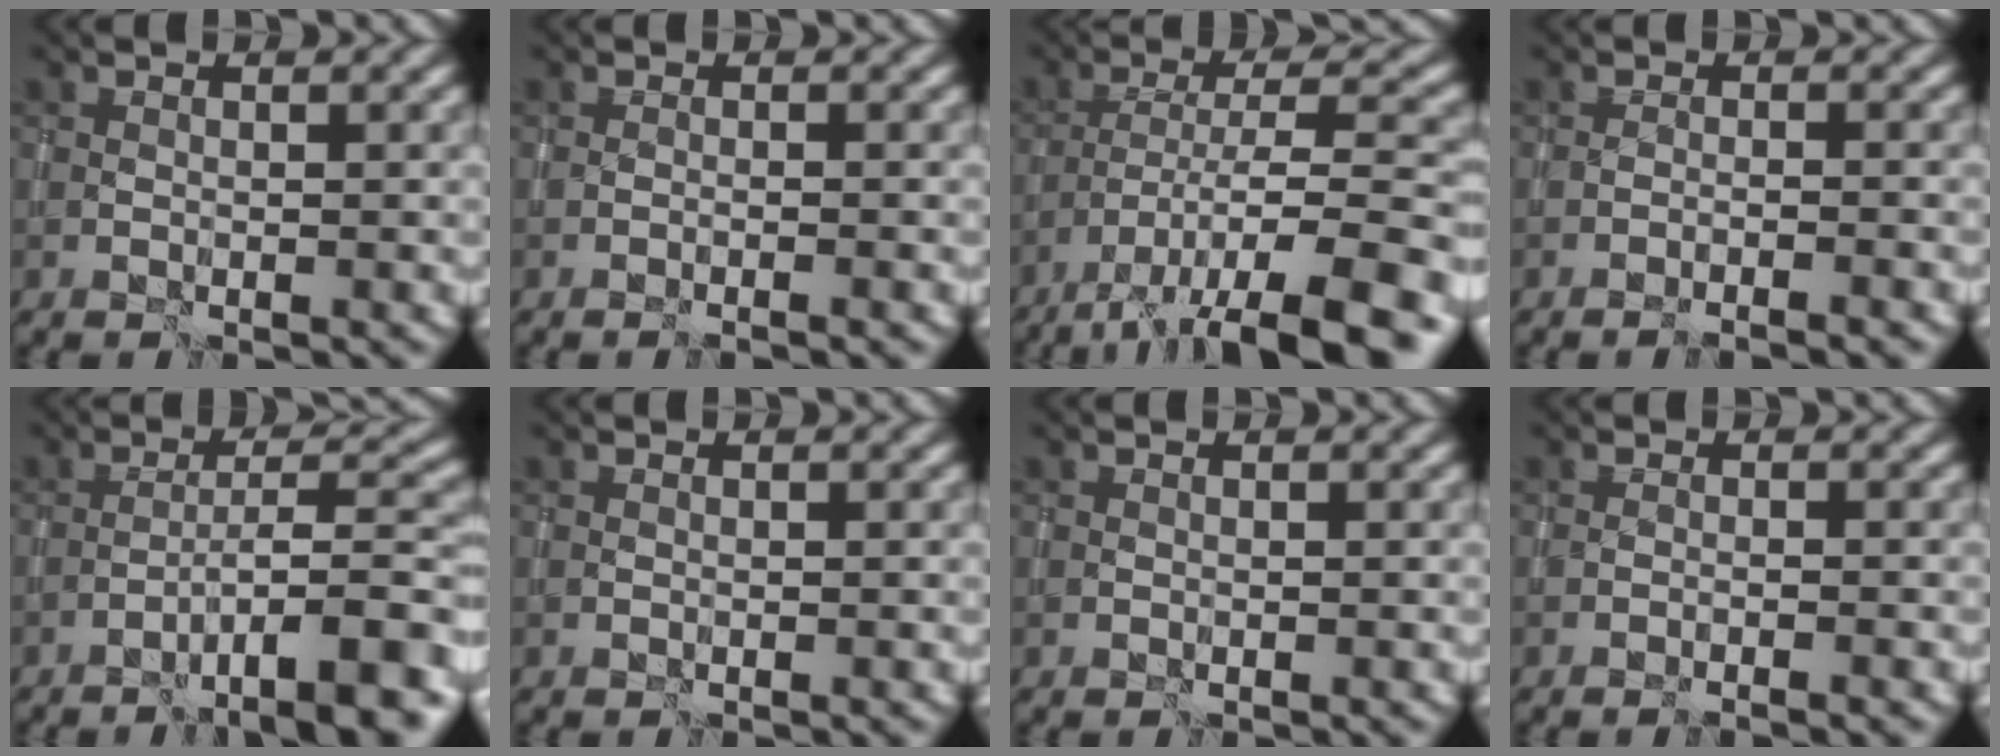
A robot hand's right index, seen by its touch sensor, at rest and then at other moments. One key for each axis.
{"total": 1.3, "fx": -0.8, "fy": 0.3, "fz": 1.1, "tx": -0.009, "ty": 0.007, "tz": -0.018}
{"total": 13.7, "fx": -9.4, "fy": 3.5, "fz": 9.4, "tx": -0.161, "ty": -0.006, "tz": -0.139}
{"total": 2.6, "fx": -2.0, "fy": 0.4, "fz": 1.6, "tx": -0.013, "ty": 0.009, "tz": -0.036}
{"total": 9.2, "fx": -5.4, "fy": 1.8, "fz": 7.3, "tx": -0.102, "ty": 0.020, "tz": -0.075}
{"total": 0.0}
{"total": 0.0}
{"total": 1.6, "fx": -1.0, "fy": 0.3, "fz": 1.2, "tx": -0.012, "ty": 0.009, "tz": -0.022}